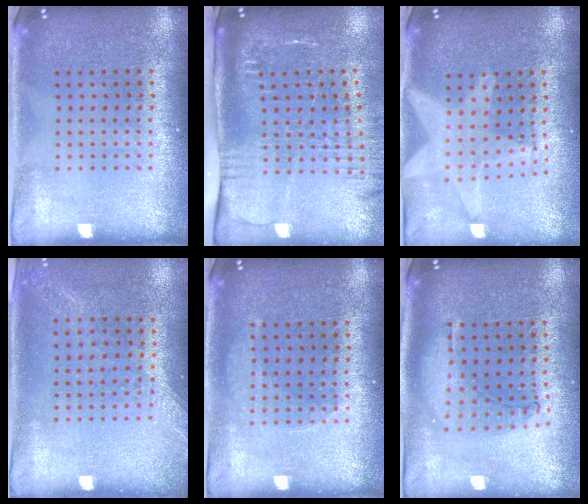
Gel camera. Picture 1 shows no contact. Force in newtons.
{"total": 2.6, "press": 2.0, "slide": 1.7}
{"total": 1.5, "press": 1.4, "slide": 0.4}
{"total": 1.2, "press": 1.2, "slide": 0.4}
{"total": 1.3, "press": 1.3, "slide": 0.2}
{"total": 0.9, "press": 0.9, "slide": 0.3}